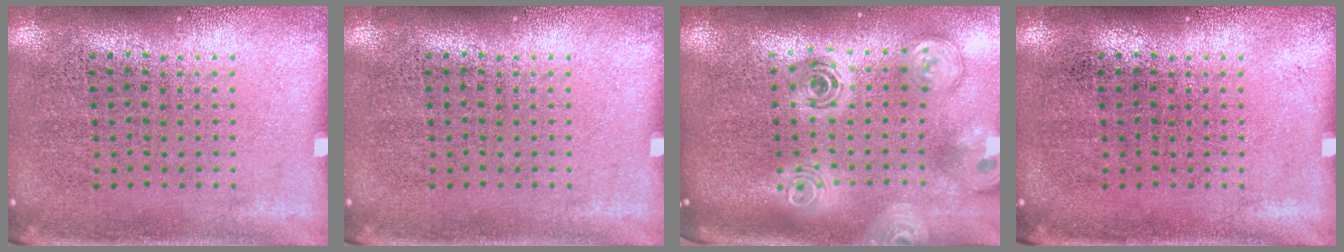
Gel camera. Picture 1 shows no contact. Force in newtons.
{"total": 0.0}
{"total": 2.8, "press": 2.0, "slide": 2.0}
{"total": 0.0}